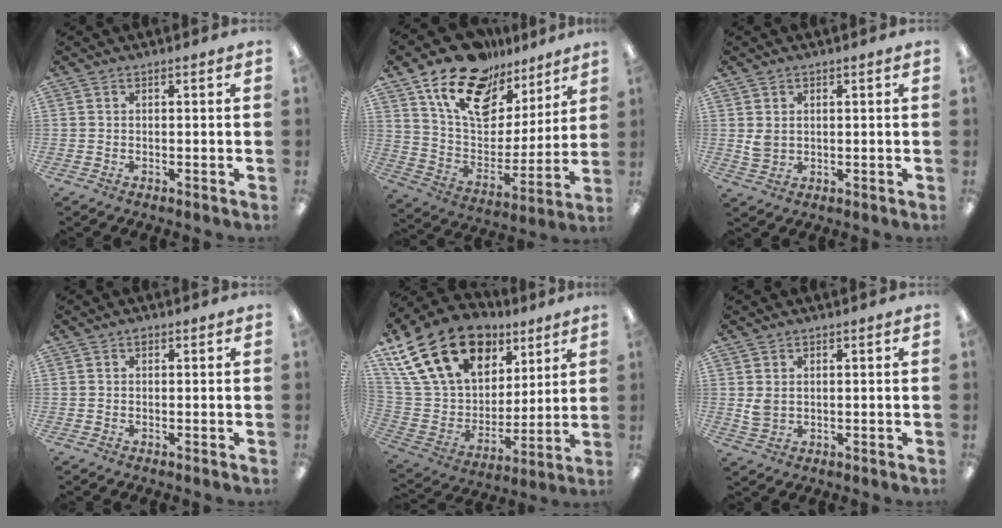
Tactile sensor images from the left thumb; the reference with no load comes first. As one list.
[{"total": 19.2, "force": [13.2, 10.7, 8.9], "torque": [-0.165, -0.074, 0.237]}, {"total": 3.1, "force": [1.1, 2.4, 1.6], "torque": [-0.025, 0.000, 0.020]}, {"total": 0.8, "force": [0.4, 0.6, 0.5], "torque": [-0.010, 0.004, 0.006]}, {"total": 24.4, "force": [13.6, 15.6, 13.0], "torque": [-0.253, -0.057, 0.253]}, {"total": 3.2, "force": [1.0, 2.4, 1.9], "torque": [-0.031, 0.000, 0.018]}]